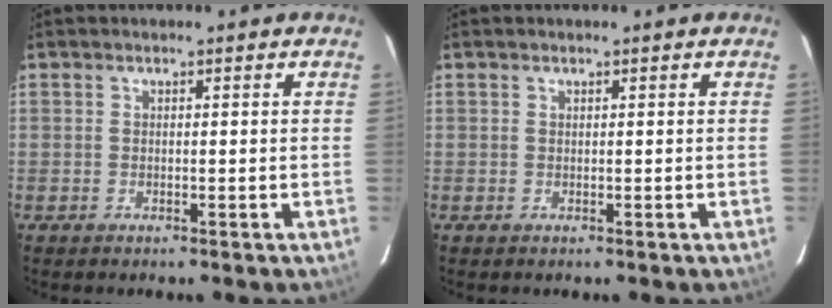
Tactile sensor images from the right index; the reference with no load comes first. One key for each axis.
{"total": 0.0}